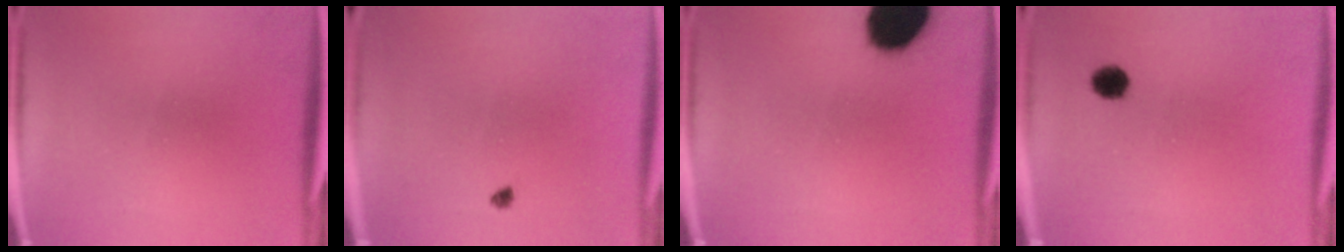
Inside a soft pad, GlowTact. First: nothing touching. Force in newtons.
{"total": 0.9}
{"total": 17.7}
{"total": 3.7}